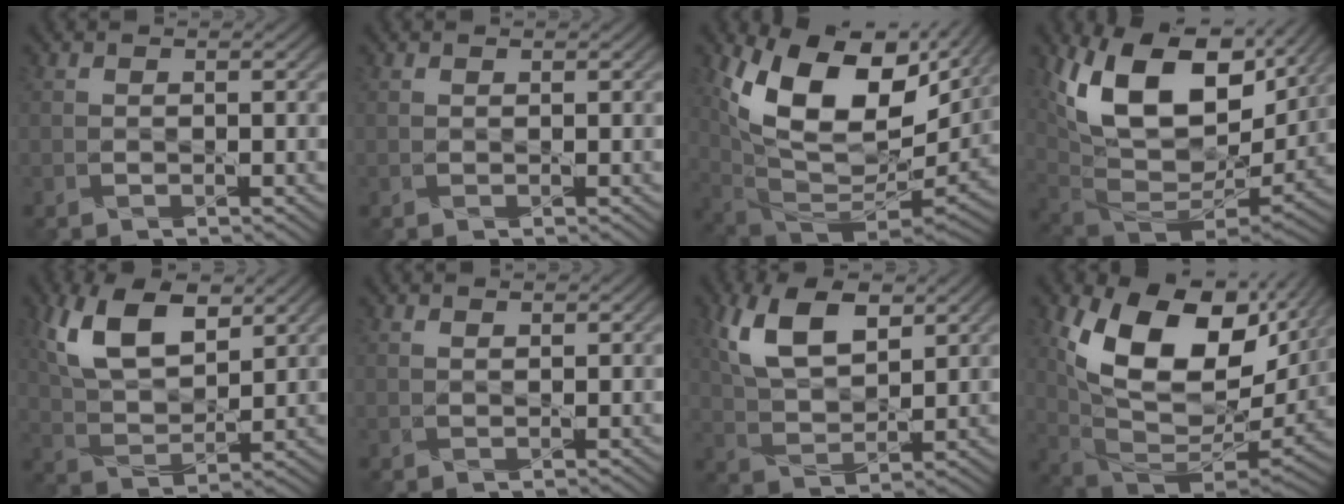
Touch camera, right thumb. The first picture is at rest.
{"total": 0.0}
{"total": 17.3, "force": [7.9, 9.2, 12.4], "torque": [-0.254, 0.014, 0.149]}
{"total": 18.4, "force": [7.8, 10.4, 13.0], "torque": [-0.255, 0.014, 0.145]}
{"total": 10.3, "force": [5.2, 5.0, 7.4], "torque": [-0.168, 0.010, 0.101]}
{"total": 0.8, "force": [0.7, 0.0, 0.2], "torque": [-0.006, 0.002, 0.013]}
{"total": 9.2, "force": [4.5, 4.4, 6.7], "torque": [-0.152, 0.010, 0.085]}
{"total": 17.5, "force": [6.1, 10.1, 12.9], "torque": [-0.240, -0.001, 0.116]}